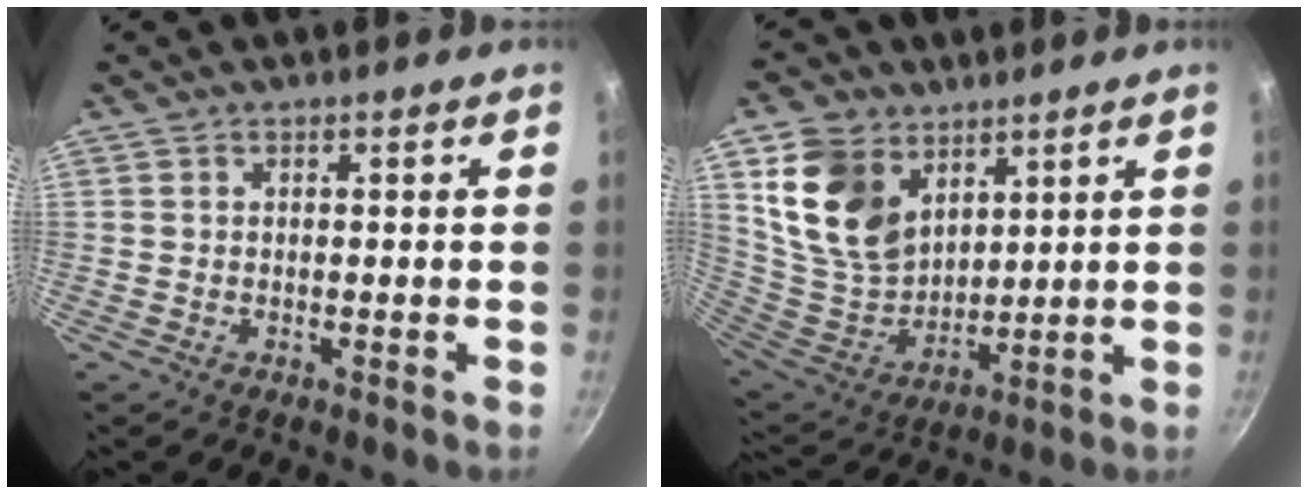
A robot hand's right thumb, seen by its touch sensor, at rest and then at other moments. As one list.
[{"total": 16.3, "force": [7.8, 11.6, 8.4], "torque": [-0.135, -0.041, 0.165]}]